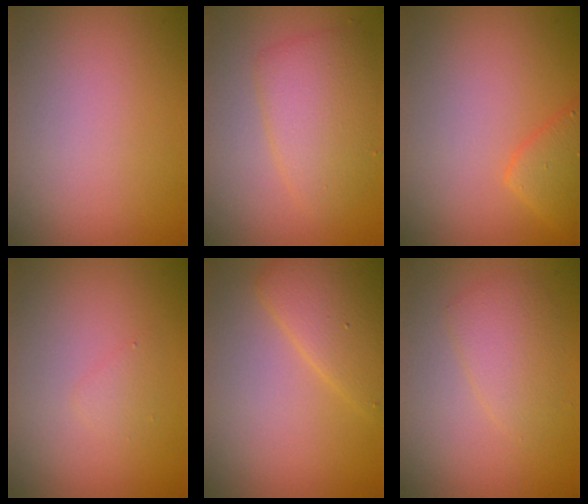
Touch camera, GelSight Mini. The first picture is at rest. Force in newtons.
{"total": 4.2, "press": 4.2, "slide": 0.0}
{"total": 2.6, "press": 2.6, "slide": 0.2}
{"total": 0.8, "press": 0.8, "slide": 0.1}
{"total": 3.7, "press": 3.7, "slide": 0.3}
{"total": 2.4, "press": 2.4, "slide": 0.1}